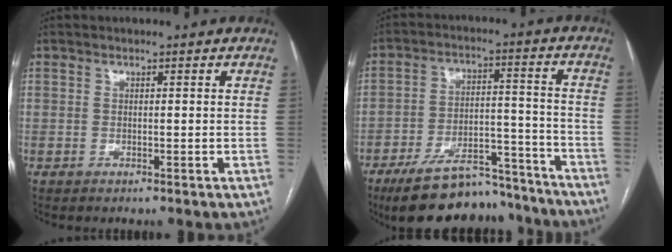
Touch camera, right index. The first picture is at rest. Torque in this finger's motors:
{"motor_torque": [1.05, -1.08, 0.62, 0.16]}